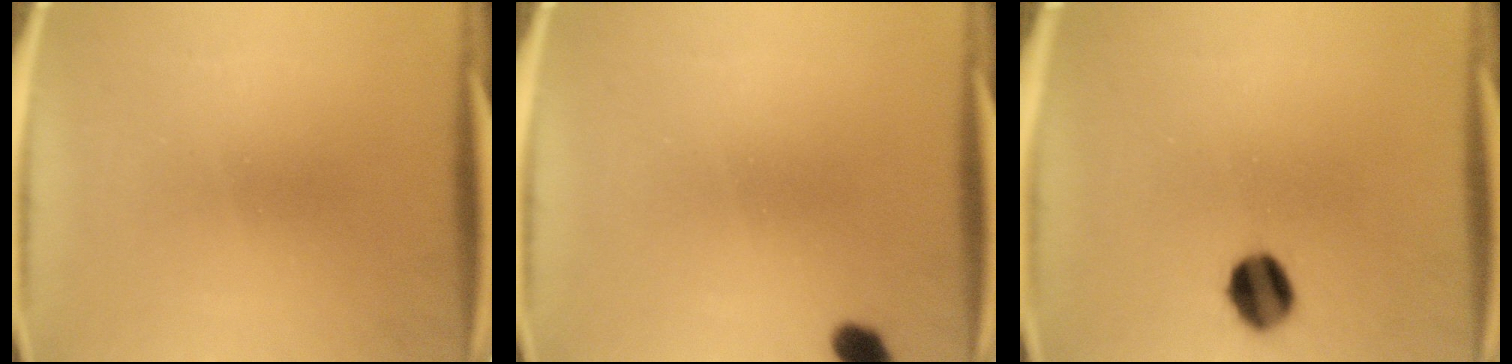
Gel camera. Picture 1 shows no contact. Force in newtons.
{"total": 2.7}
{"total": 7.8}